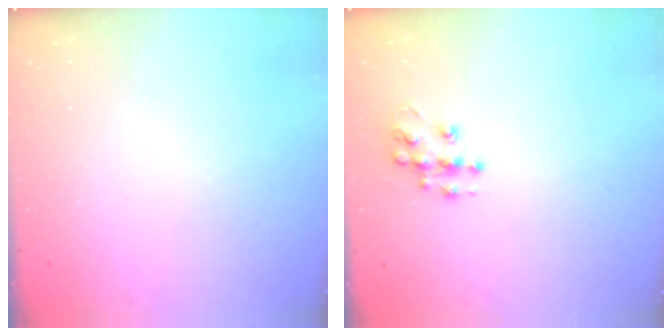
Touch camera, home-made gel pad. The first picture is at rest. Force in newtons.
{"total": 9.4, "press": 9.4, "slide": 0.5}